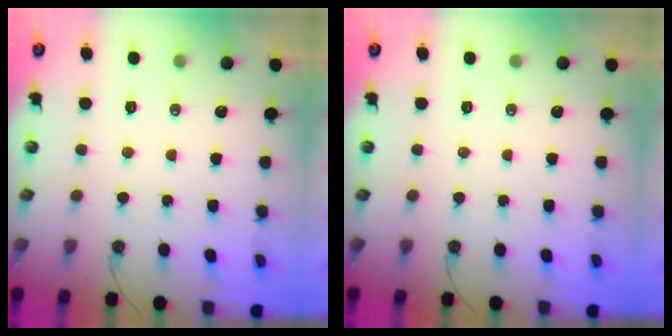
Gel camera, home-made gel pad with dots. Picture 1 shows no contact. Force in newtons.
{"total": 0.0}